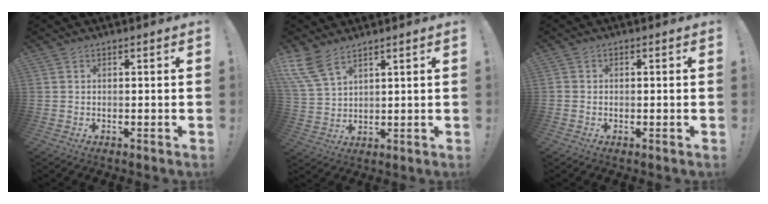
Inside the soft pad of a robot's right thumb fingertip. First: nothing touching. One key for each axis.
{"total": 9.0, "fx": 6.1, "fy": 4.3, "fz": 5.0, "tx": -0.107, "ty": -0.027, "tz": 0.124}
{"total": 0.7, "fx": -0.4, "fy": 0.5, "fz": 0.2, "tx": -0.004, "ty": 0.002, "tz": -0.007}